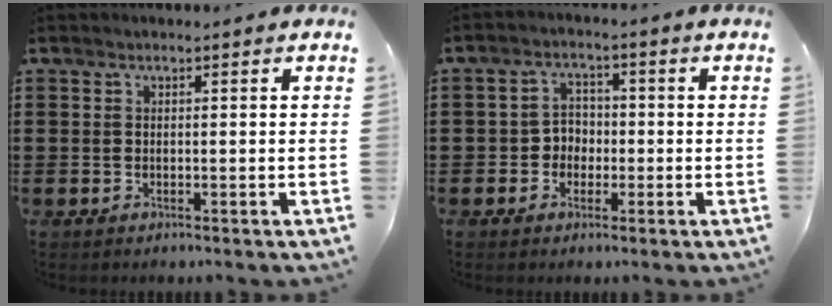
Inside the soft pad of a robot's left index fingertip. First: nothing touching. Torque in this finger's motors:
{"motor_torque": [0.19, 0.19, 0.11, 0.04]}